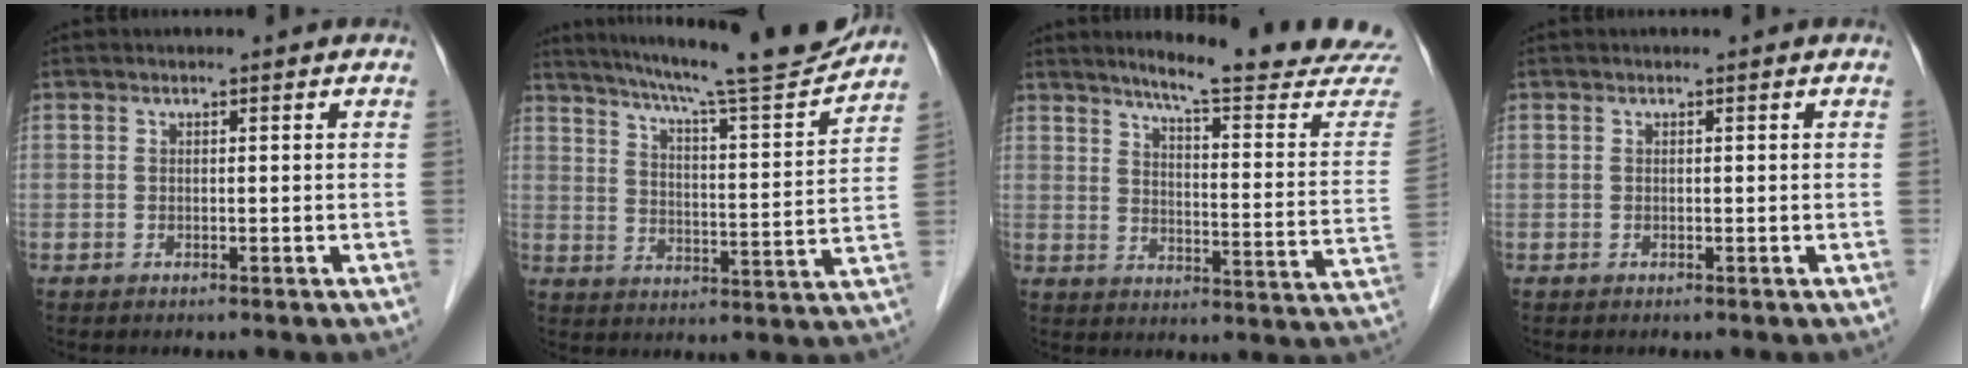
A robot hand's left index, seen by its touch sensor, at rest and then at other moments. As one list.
[{"total": 17.5, "force": [15.6, -0.2, 7.9], "torque": [-0.128, -0.028, 0.219]}, {"total": 18.8, "force": [17.2, -0.7, 7.4], "torque": [-0.102, -0.110, 0.203]}, {"total": 0.0}]